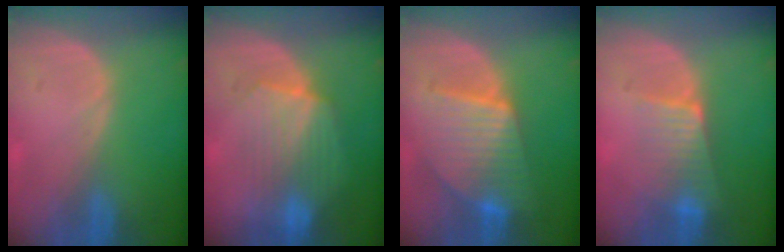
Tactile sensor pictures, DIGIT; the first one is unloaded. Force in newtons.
{"total": 7.6, "press": 7.6, "slide": 0.5}
{"total": 9.1, "press": 9.1, "slide": 0.4}
{"total": 6.4, "press": 5.5, "slide": 3.3}